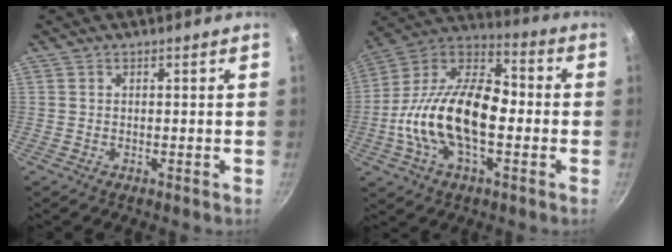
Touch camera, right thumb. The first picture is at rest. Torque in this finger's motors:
{"motor_torque": [0.61, 0.44, 2.04, -0.70, 0.55]}